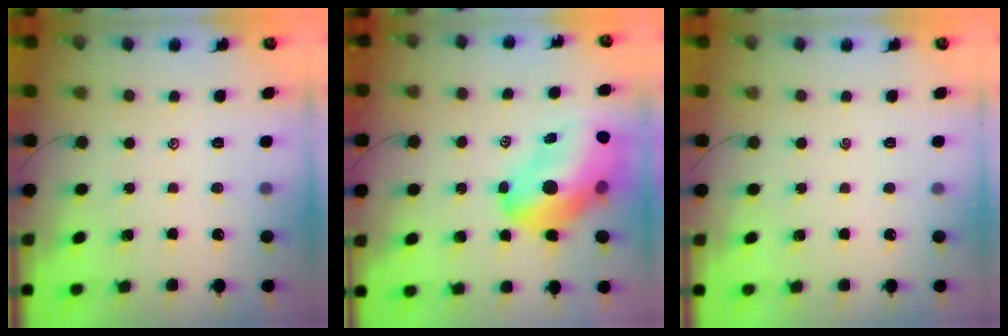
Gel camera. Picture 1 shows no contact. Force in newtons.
{"total": 19.5, "press": 18.6, "slide": 5.7}
{"total": 0.0}